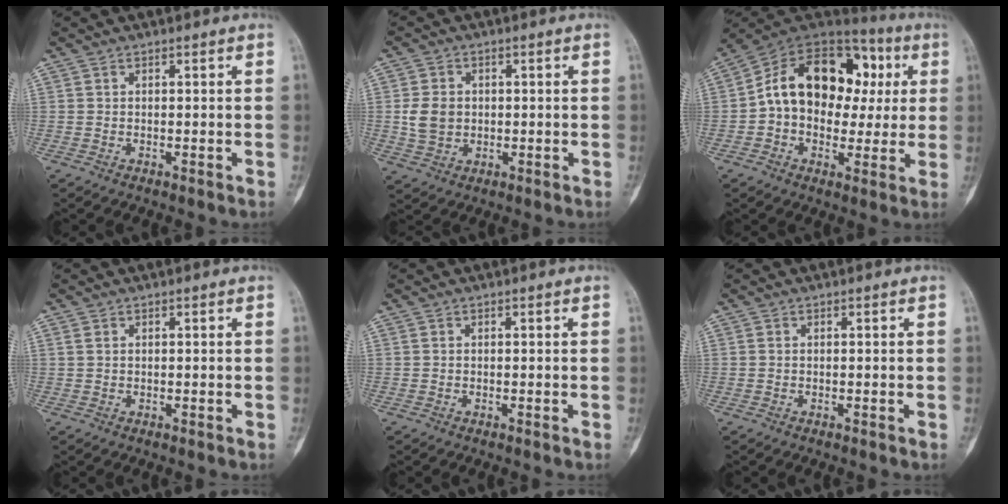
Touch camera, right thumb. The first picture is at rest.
{"total": 5.6, "force": [0.2, 4.6, 3.2], "torque": [-0.047, 0.000, 0.009]}
{"total": 20.7, "force": [2.2, 14.9, 14.2], "torque": [-0.183, 0.046, 0.030]}
{"total": 0.8, "force": [0.5, 0.5, 0.4], "torque": [-0.005, 0.004, 0.011]}
{"total": 0.0}
{"total": 0.0}